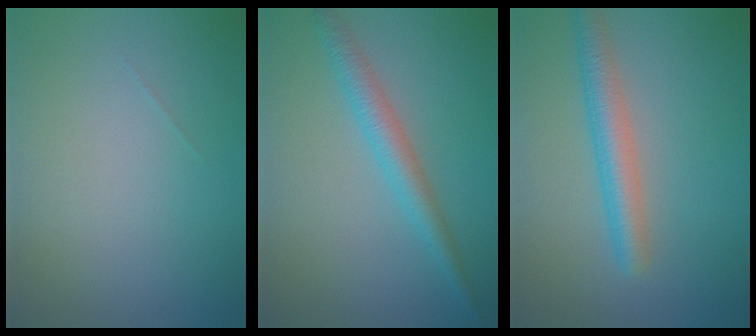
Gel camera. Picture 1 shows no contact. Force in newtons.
{"total": 3.1, "press": 3.1, "slide": 0.1}
{"total": 3.6, "press": 3.6, "slide": 0.0}